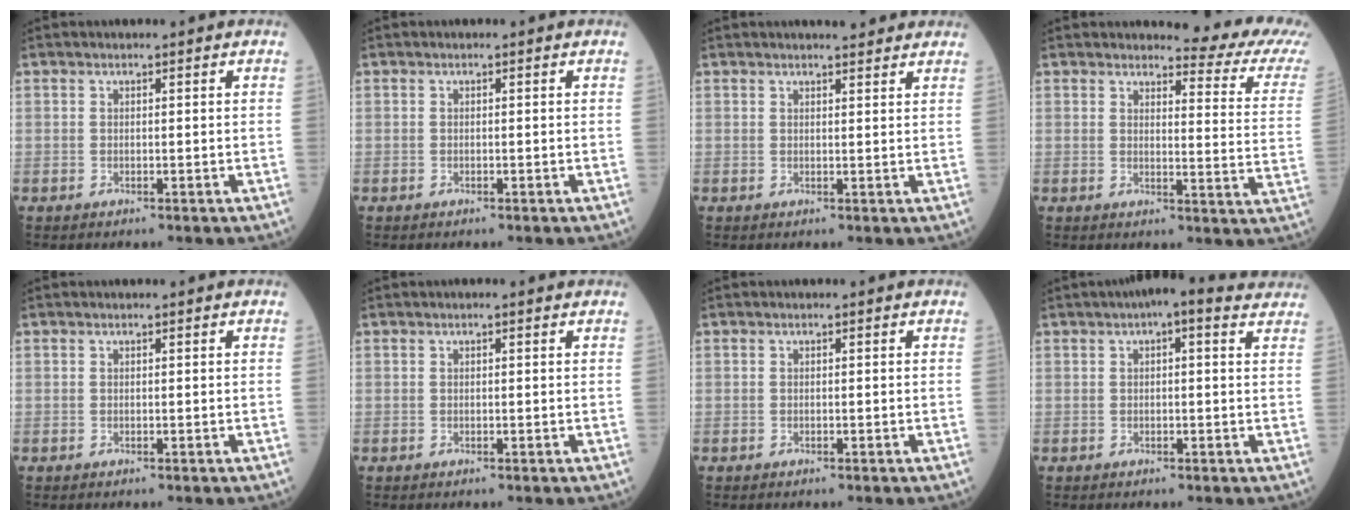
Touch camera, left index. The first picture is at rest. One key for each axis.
{"total": 0.0}
{"total": 4.2, "fx": 3.8, "fy": 0.6, "fz": 1.5, "tx": -0.016, "ty": 0.010, "tz": 0.042}
{"total": 10.3, "fx": 9.9, "fy": 0.0, "fz": 2.9, "tx": -0.025, "ty": -0.071, "tz": 0.093}
{"total": 0.0}
{"total": 0.5, "fx": 0.4, "fy": 0.0, "fz": 0.3, "tx": -0.007, "ty": 0.010, "tz": 0.004}
{"total": 0.0}
{"total": 6.5, "fx": 4.7, "fy": 1.7, "fz": 4.2, "tx": -0.055, "ty": 0.042, "tz": 0.051}